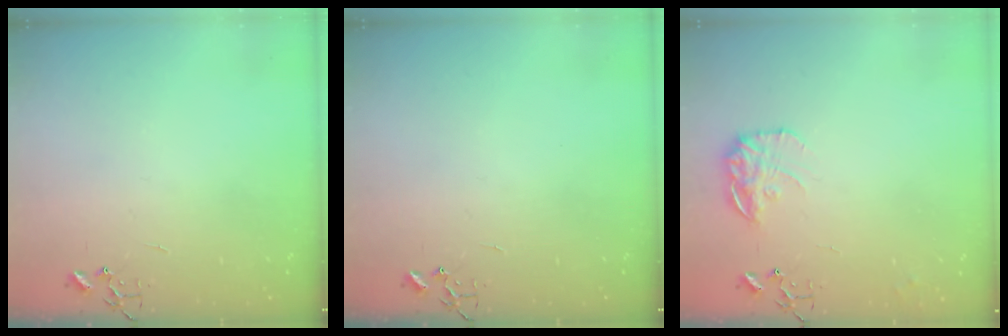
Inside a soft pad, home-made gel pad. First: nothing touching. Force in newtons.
{"total": 0.0}
{"total": 12.9, "press": 12.8, "slide": 0.6}